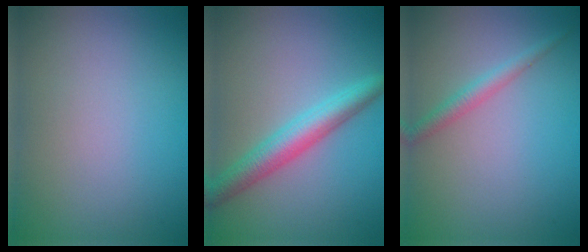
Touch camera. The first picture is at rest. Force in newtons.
{"total": 4.1, "press": 4.1, "slide": 0.1}
{"total": 1.8, "press": 1.8, "slide": 0.1}